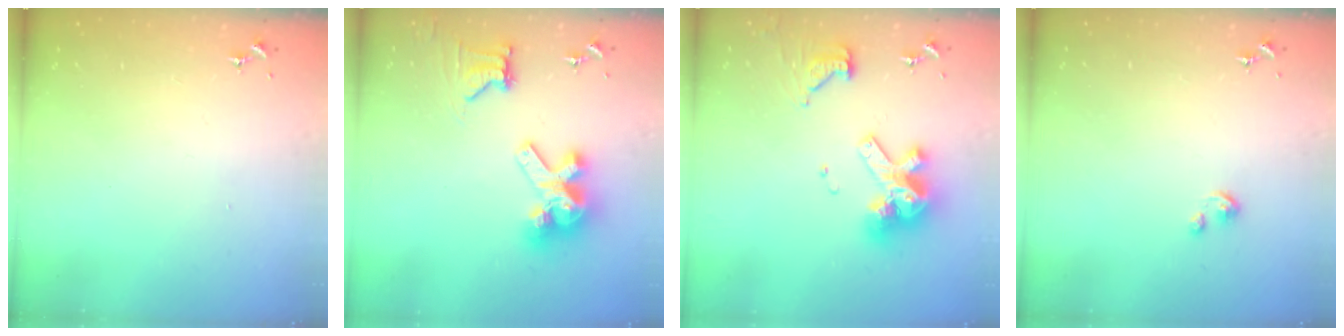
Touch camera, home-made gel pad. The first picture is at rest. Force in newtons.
{"total": 13.8, "press": 13.7, "slide": 1.8}
{"total": 20.0, "press": 19.8, "slide": 2.3}
{"total": 2.2, "press": 2.2, "slide": 0.2}